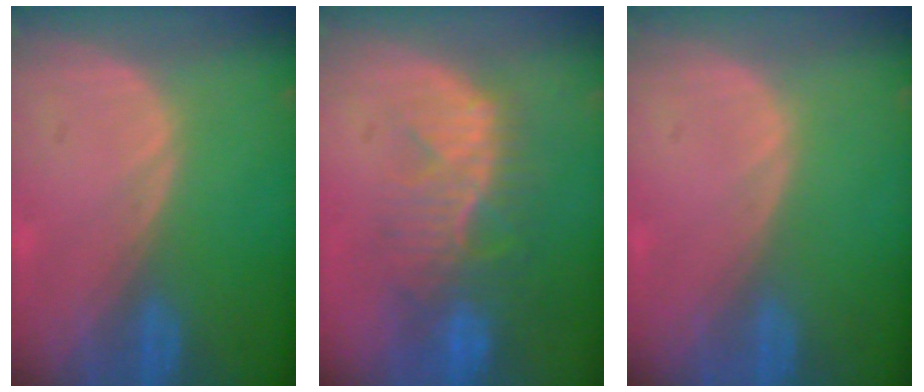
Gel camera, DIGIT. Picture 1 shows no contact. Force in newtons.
{"total": 10.0, "press": 8.5, "slide": 5.3}
{"total": 0.0}